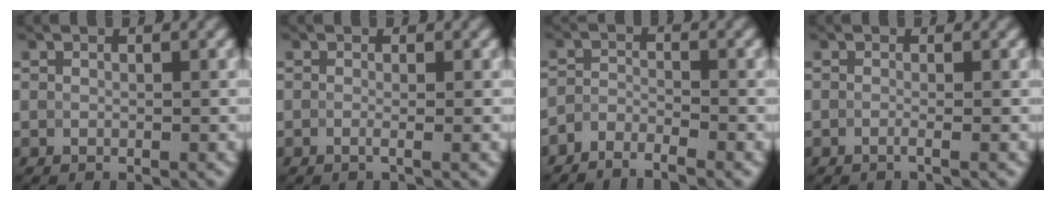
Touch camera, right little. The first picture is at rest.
{"total": 0.9, "force": [-0.2, 0.3, 0.9], "torque": [-0.014, -0.008, -0.007]}
{"total": 2.0, "force": [-1.9, 0.3, 0.8], "torque": [-0.015, -0.002, -0.043]}
{"total": 1.0, "force": [-0.3, 0.3, 0.8], "torque": [-0.012, -0.009, -0.011]}